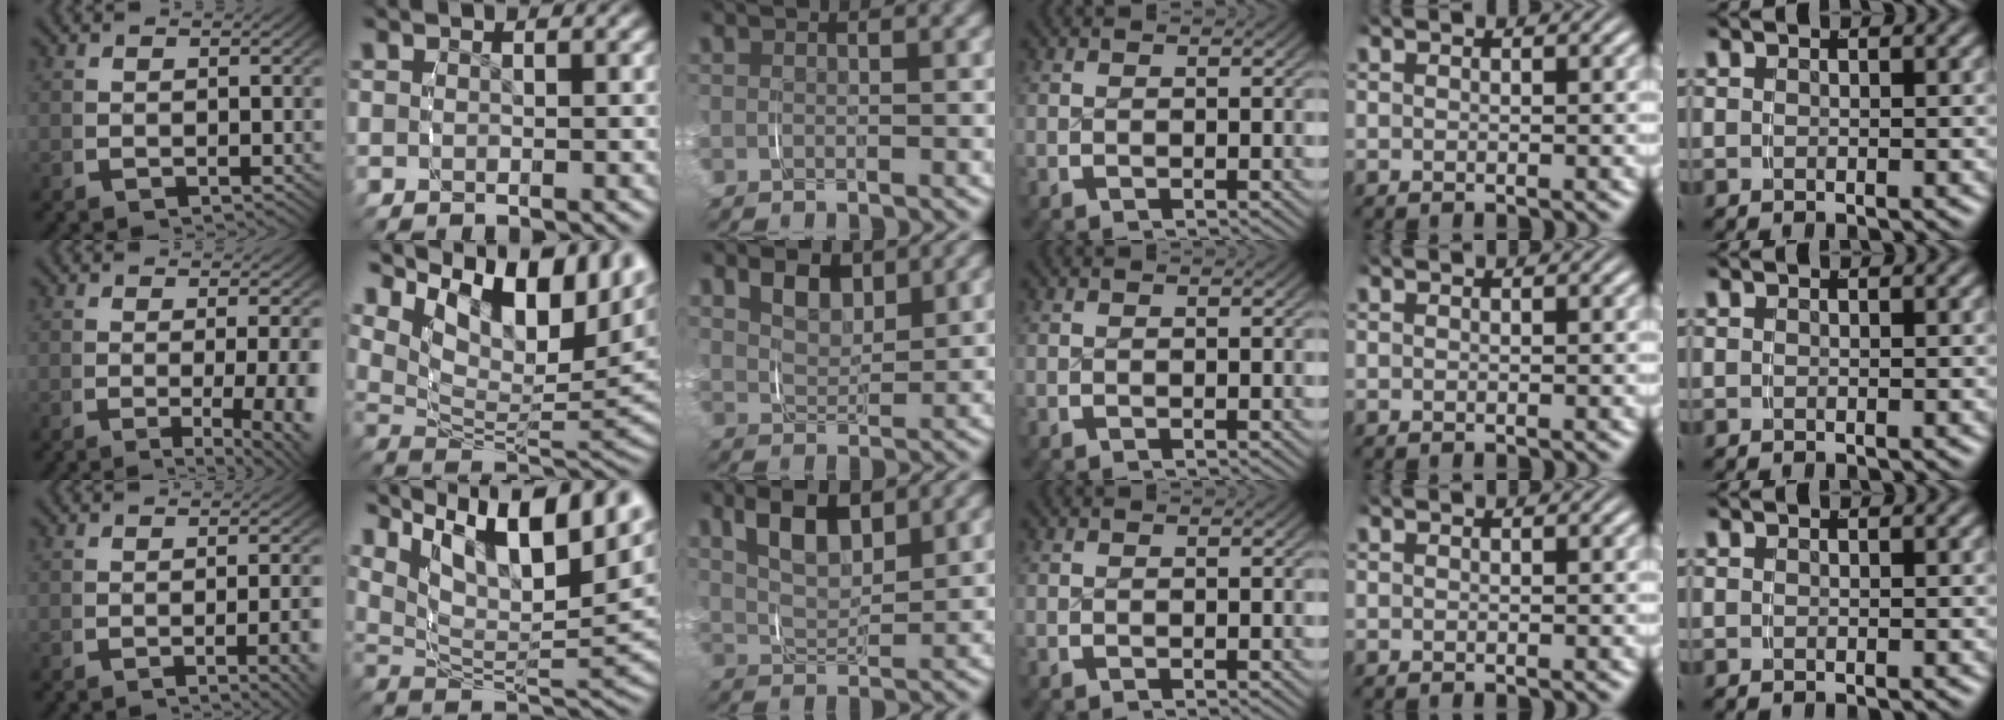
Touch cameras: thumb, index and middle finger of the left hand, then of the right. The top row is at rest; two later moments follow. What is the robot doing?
{"motion": "grasp_and_lifting", "object": "keyboard"}